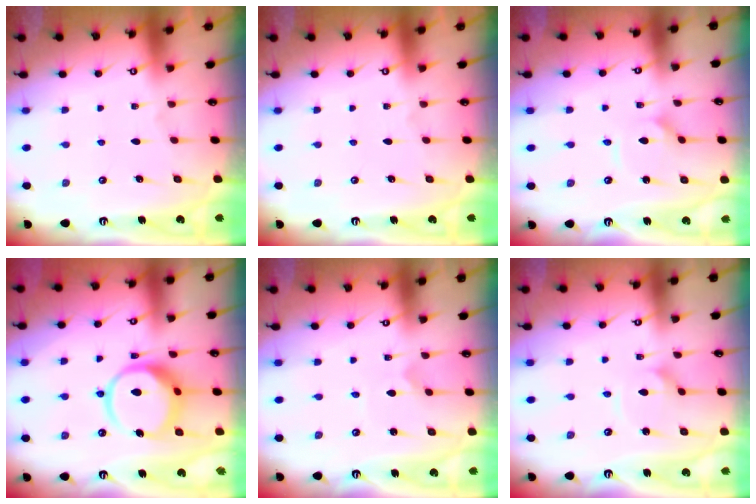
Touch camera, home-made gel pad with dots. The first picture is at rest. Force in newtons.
{"total": 0.0}
{"total": 2.3, "press": 2.3, "slide": 0.1}
{"total": 12.7, "press": 12.6, "slide": 1.5}
{"total": 0.8, "press": 0.8, "slide": 0.1}
{"total": 2.0, "press": 2.0, "slide": 0.3}